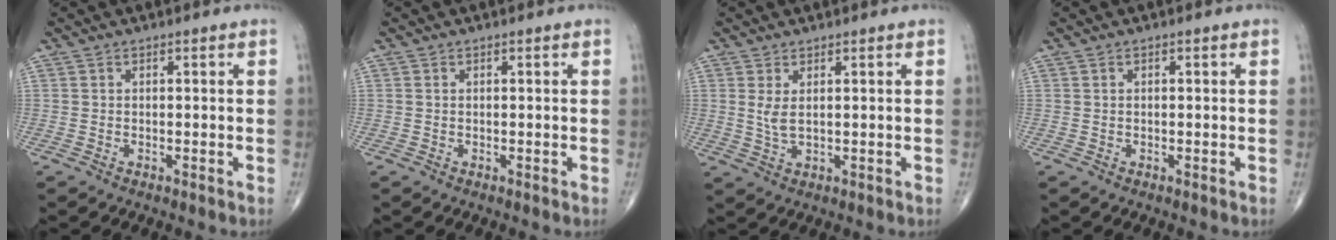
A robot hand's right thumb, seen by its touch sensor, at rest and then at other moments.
{"total": 0.0}
{"total": 2.7, "force": [0.9, 1.0, 2.4], "torque": [-0.053, -0.007, 0.024]}
{"total": 0.0}